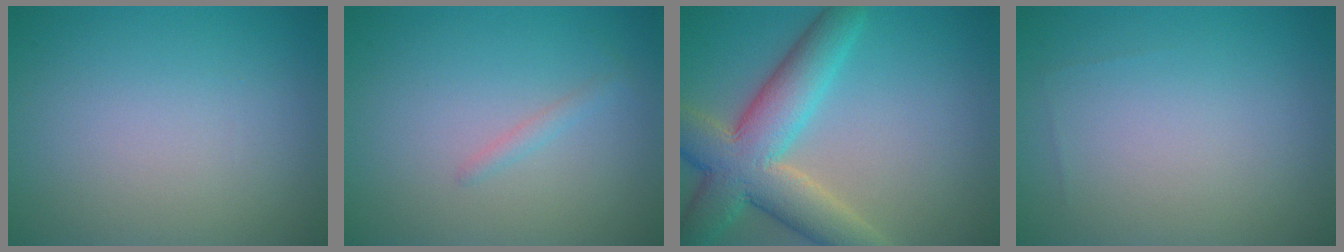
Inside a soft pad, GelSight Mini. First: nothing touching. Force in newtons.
{"total": 0.8, "press": 0.8, "slide": 0.1}
{"total": 8.6, "press": 8.6, "slide": 0.5}
{"total": 0.0}